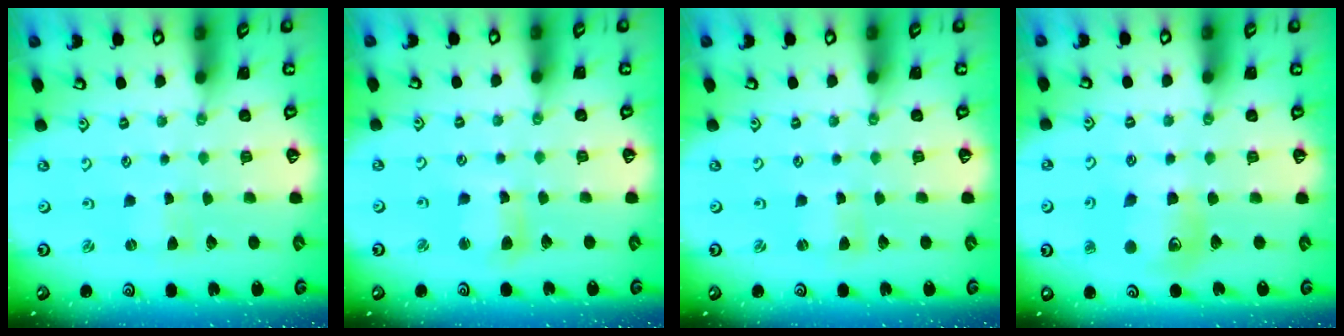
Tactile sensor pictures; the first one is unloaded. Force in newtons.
{"total": 6.0, "press": 5.9, "slide": 0.9}
{"total": 0.5, "press": 0.5, "slide": 0.2}
{"total": 10.8, "press": 10.8, "slide": 0.5}